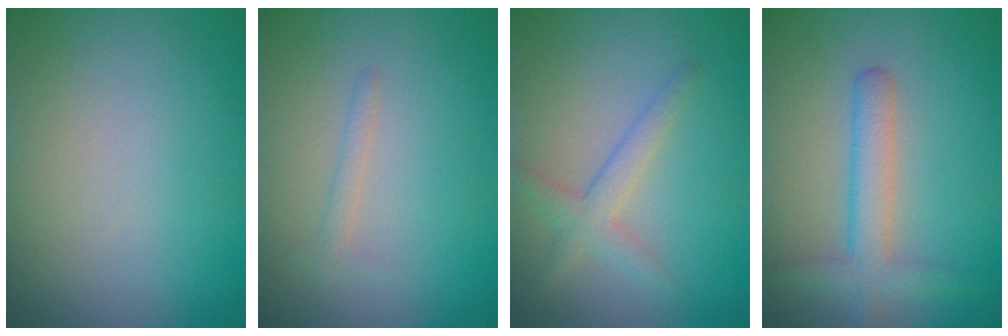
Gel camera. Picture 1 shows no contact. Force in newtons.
{"total": 1.0, "press": 1.0, "slide": 0.0}
{"total": 2.4, "press": 2.4, "slide": 0.2}
{"total": 3.4, "press": 3.4, "slide": 0.1}